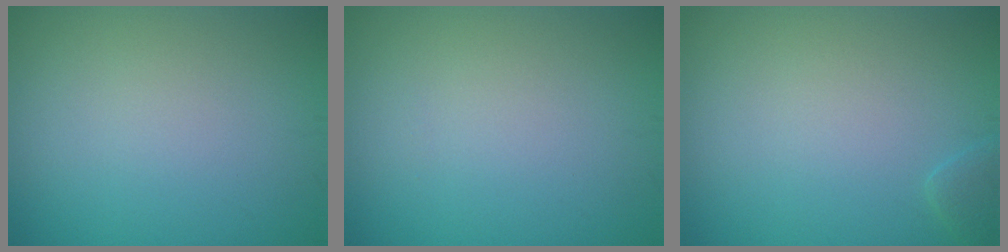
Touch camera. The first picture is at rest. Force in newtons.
{"total": 0.0}
{"total": 0.9, "press": 0.9, "slide": 0.1}